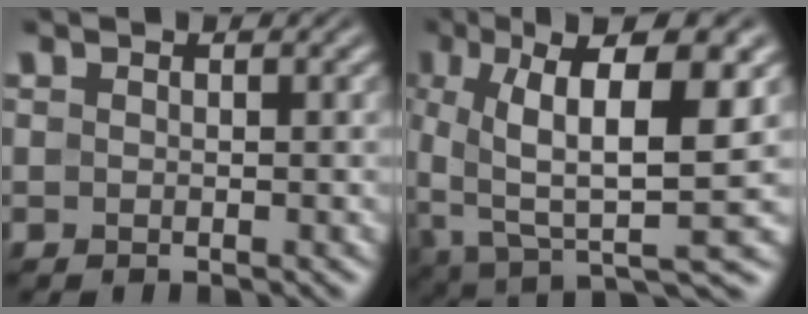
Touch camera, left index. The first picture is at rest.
{"total": 11.2, "force": [1.9, 3.2, 10.5], "torque": [-0.185, 0.002, 0.036]}